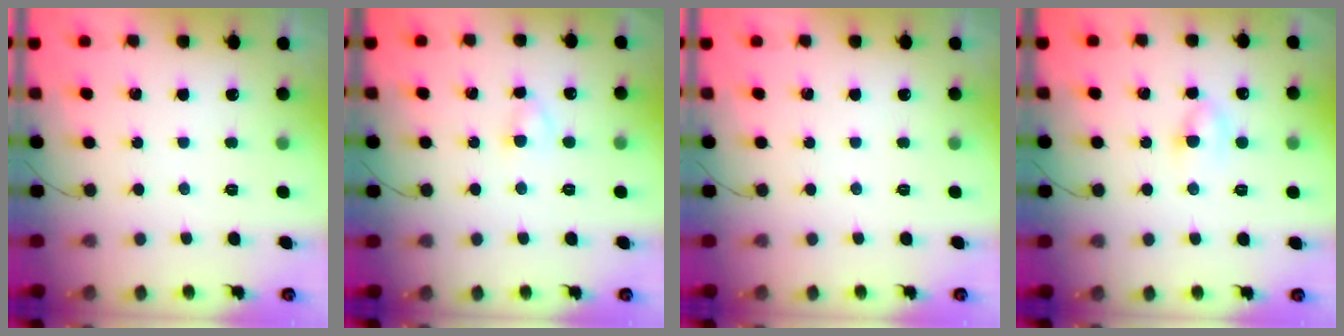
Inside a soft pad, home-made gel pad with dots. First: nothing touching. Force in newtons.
{"total": 2.4, "press": 2.2, "slide": 1.0}
{"total": 0.0}
{"total": 4.0, "press": 3.7, "slide": 1.5}